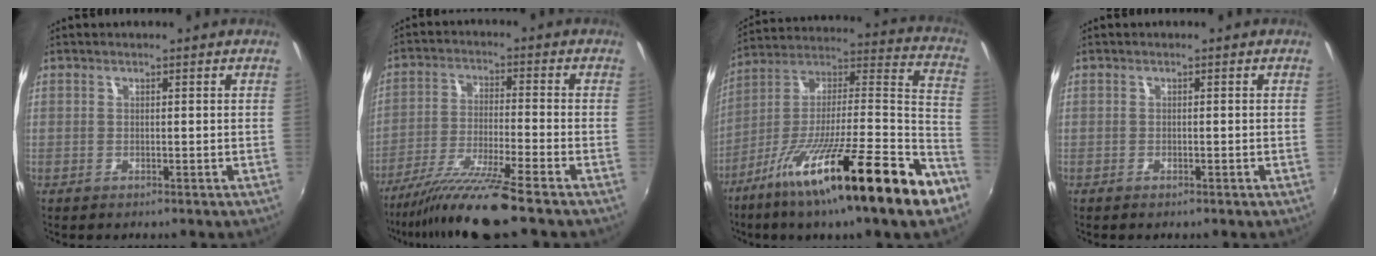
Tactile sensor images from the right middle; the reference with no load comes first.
{"total": 11.4, "force": [-9.5, -1.5, 6.2], "torque": [-0.126, -0.021, -0.170]}
{"total": 27.7, "force": [-15.9, 2.4, 22.5], "torque": [-0.321, -0.023, -0.268]}
{"total": 0.5, "force": [-0.4, 0.2, 0.2], "torque": [-0.004, -0.002, -0.009]}